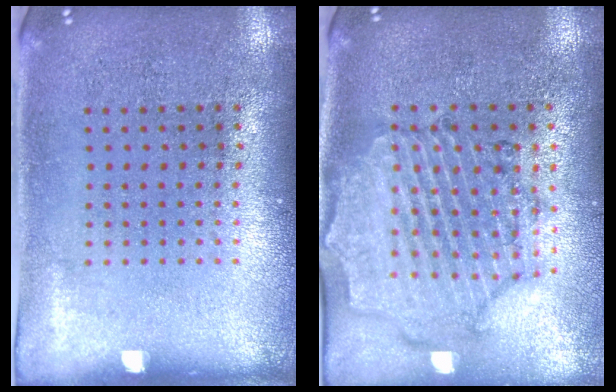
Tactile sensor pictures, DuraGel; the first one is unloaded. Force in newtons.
{"total": 1.6, "press": 1.6, "slide": 0.3}